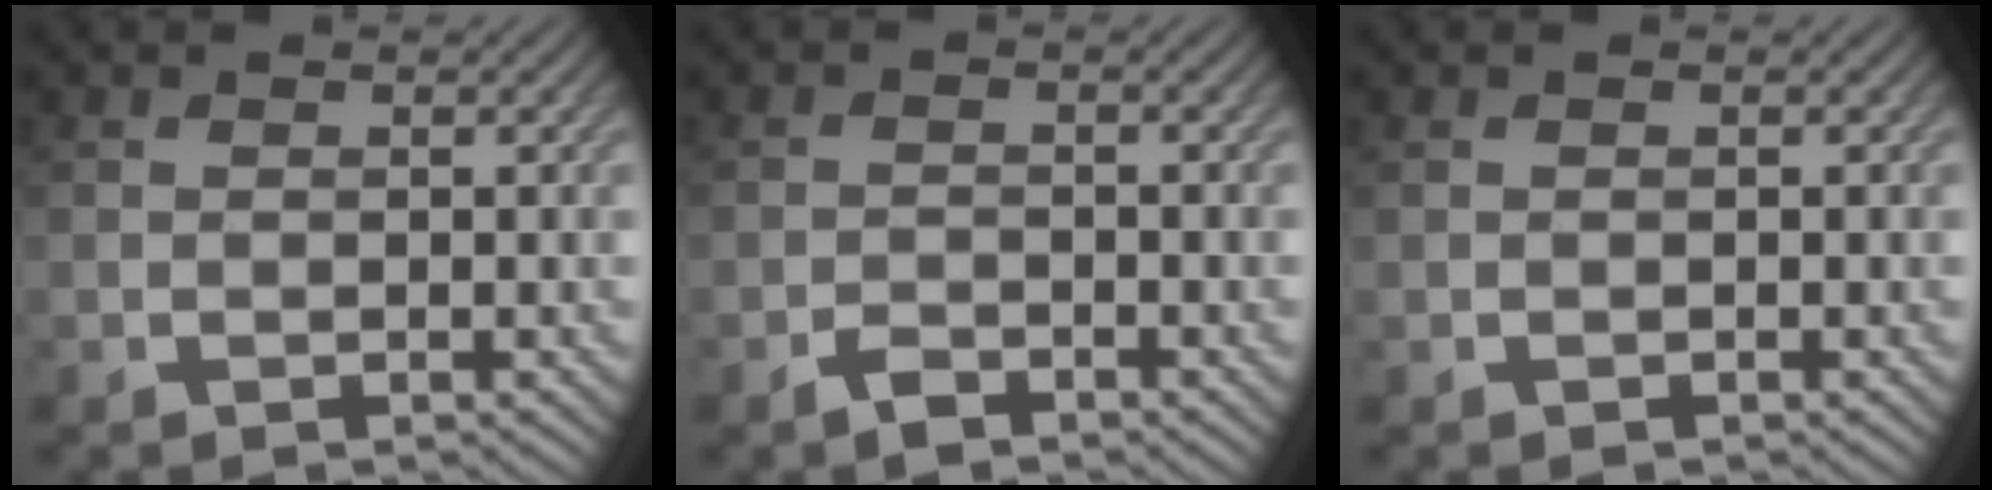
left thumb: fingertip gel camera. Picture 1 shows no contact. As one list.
[{"total": 1.7, "force": [-1.4, 0.7, 0.8], "torque": [-0.014, 0.002, -0.030]}, {"total": 0.0}]